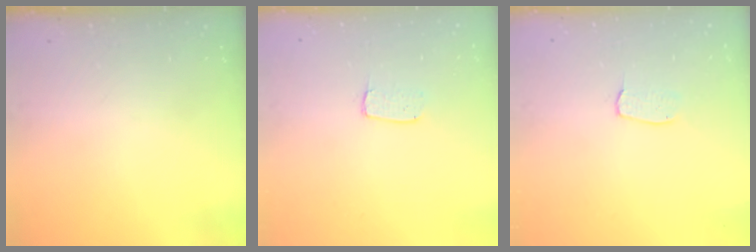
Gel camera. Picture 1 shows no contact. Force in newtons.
{"total": 3.7, "press": 3.7, "slide": 0.3}
{"total": 4.0, "press": 4.0, "slide": 0.2}